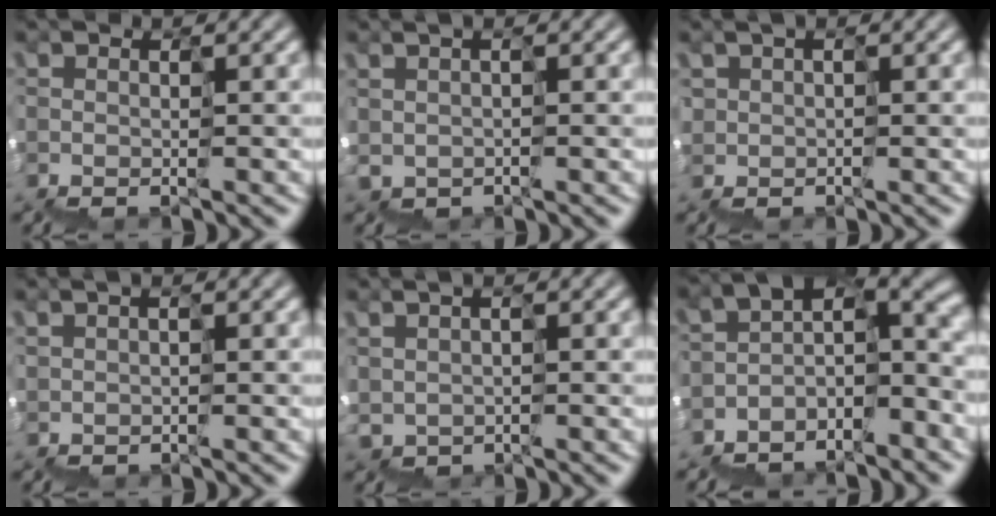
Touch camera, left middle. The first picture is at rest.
{"total": 1.9, "force": [1.0, -0.3, -1.6], "torque": [0.030, 0.010, 0.023]}
{"total": 1.8, "force": [0.8, 1.5, 0.0], "torque": [0.003, 0.005, 0.018]}
{"total": 0.8, "force": [0.8, 0.0, 0.0], "torque": [-0.004, 0.004, 0.019]}
{"total": 3.1, "force": [1.7, -0.5, -2.5], "torque": [0.041, 0.019, 0.040]}
{"total": 3.8, "force": [-3.3, 1.1, 1.5], "torque": [-0.022, 0.014, -0.069]}